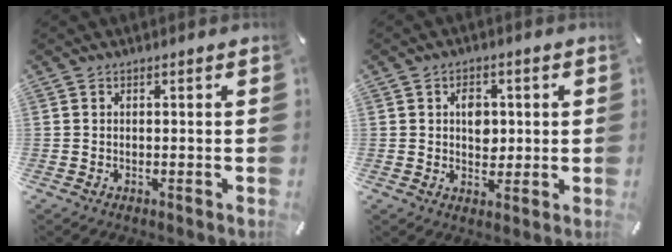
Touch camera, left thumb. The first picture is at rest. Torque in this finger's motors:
{"motor_torque": [1.18, 1.10, 0.43, -0.38, 0.01]}